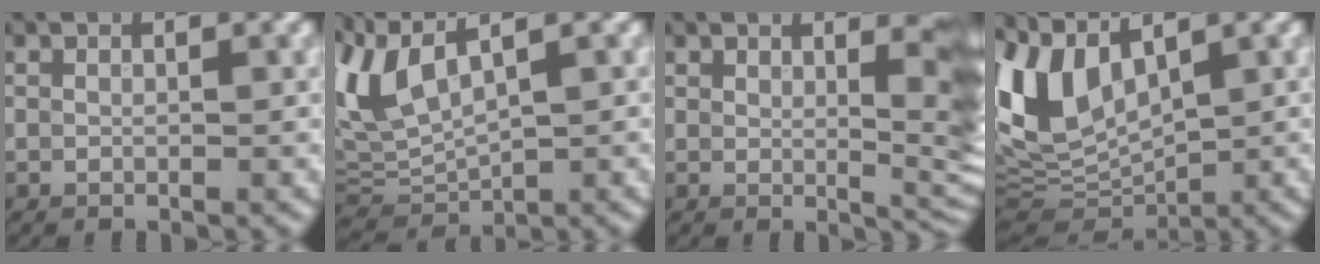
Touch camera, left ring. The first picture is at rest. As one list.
[{"total": 6.1, "force": [2.8, 2.6, 4.7], "torque": [-0.119, 0.012, 0.057]}, {"total": 6.6, "force": [2.7, 2.2, 5.6], "torque": [-0.061, -0.005, 0.047]}, {"total": 8.0, "force": [3.4, 4.2, 6.0], "torque": [-0.138, 0.001, 0.064]}]